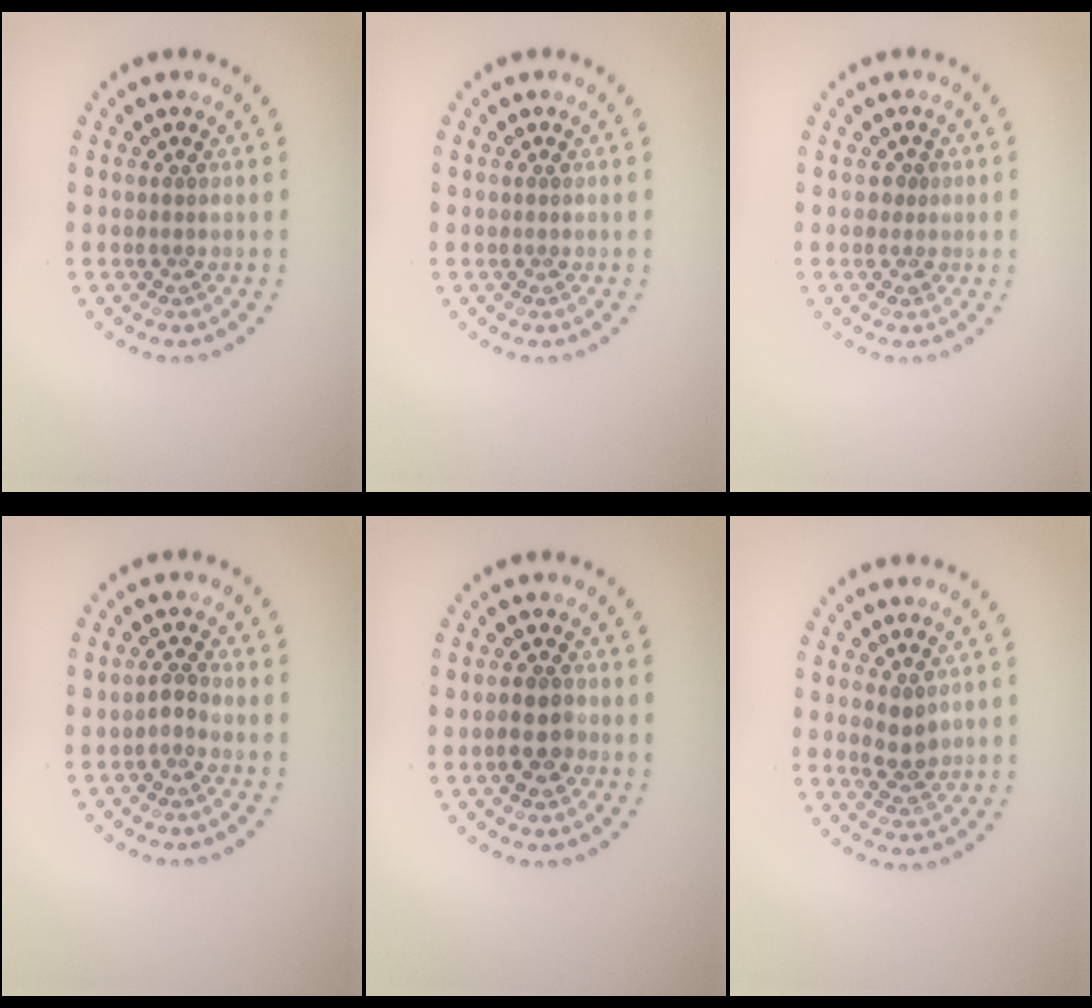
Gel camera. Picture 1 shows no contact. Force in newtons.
{"total": 0.0}
{"total": 1.1, "press": 0.9, "slide": 0.7}
{"total": 1.1, "press": 0.9, "slide": 0.6}
{"total": 2.4, "press": 2.3, "slide": 0.6}
{"total": 2.2, "press": 2.1, "slide": 0.6}